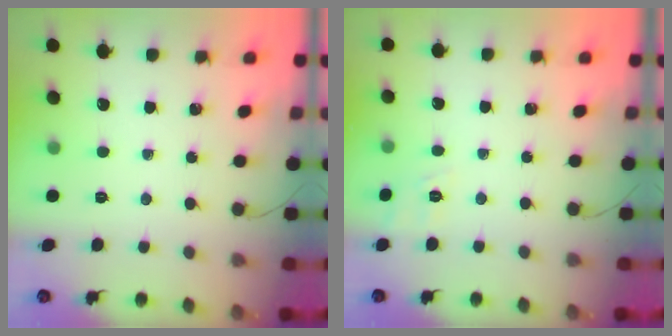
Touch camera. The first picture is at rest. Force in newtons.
{"total": 3.0, "press": 2.3, "slide": 1.9}